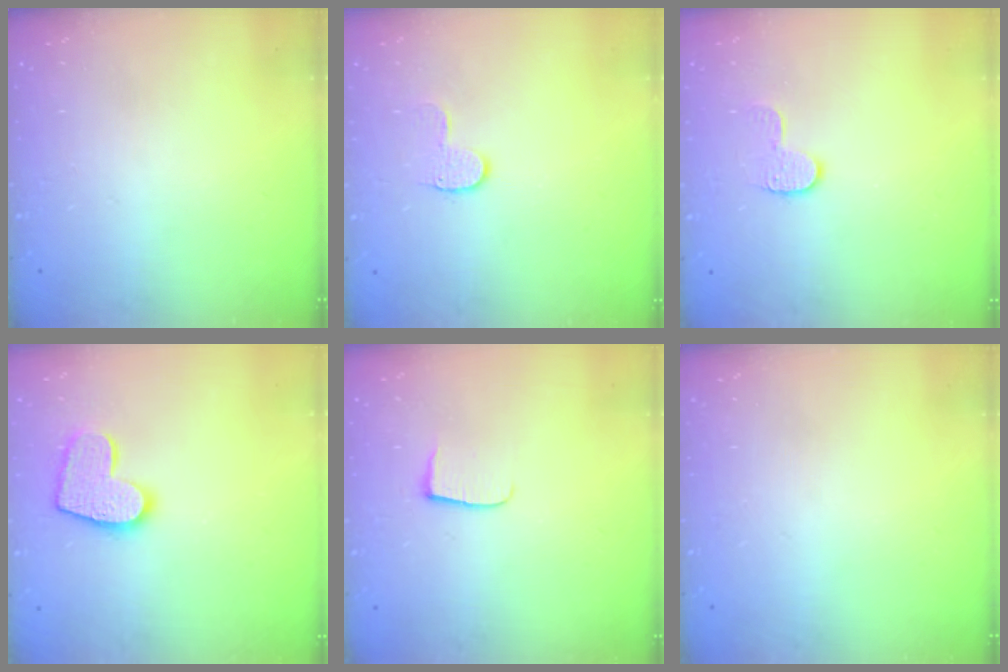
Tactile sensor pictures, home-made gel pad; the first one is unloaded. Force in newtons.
{"total": 6.0, "press": 6.0, "slide": 0.6}
{"total": 6.8, "press": 6.8, "slide": 0.2}
{"total": 12.1, "press": 12.0, "slide": 0.8}
{"total": 5.2, "press": 5.2, "slide": 0.7}
{"total": 0.0}